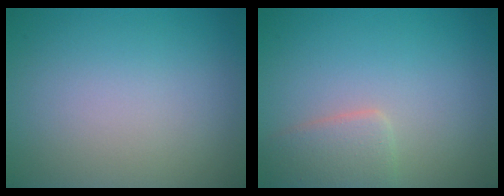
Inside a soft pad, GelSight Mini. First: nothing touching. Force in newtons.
{"total": 2.6, "press": 2.5, "slide": 0.3}